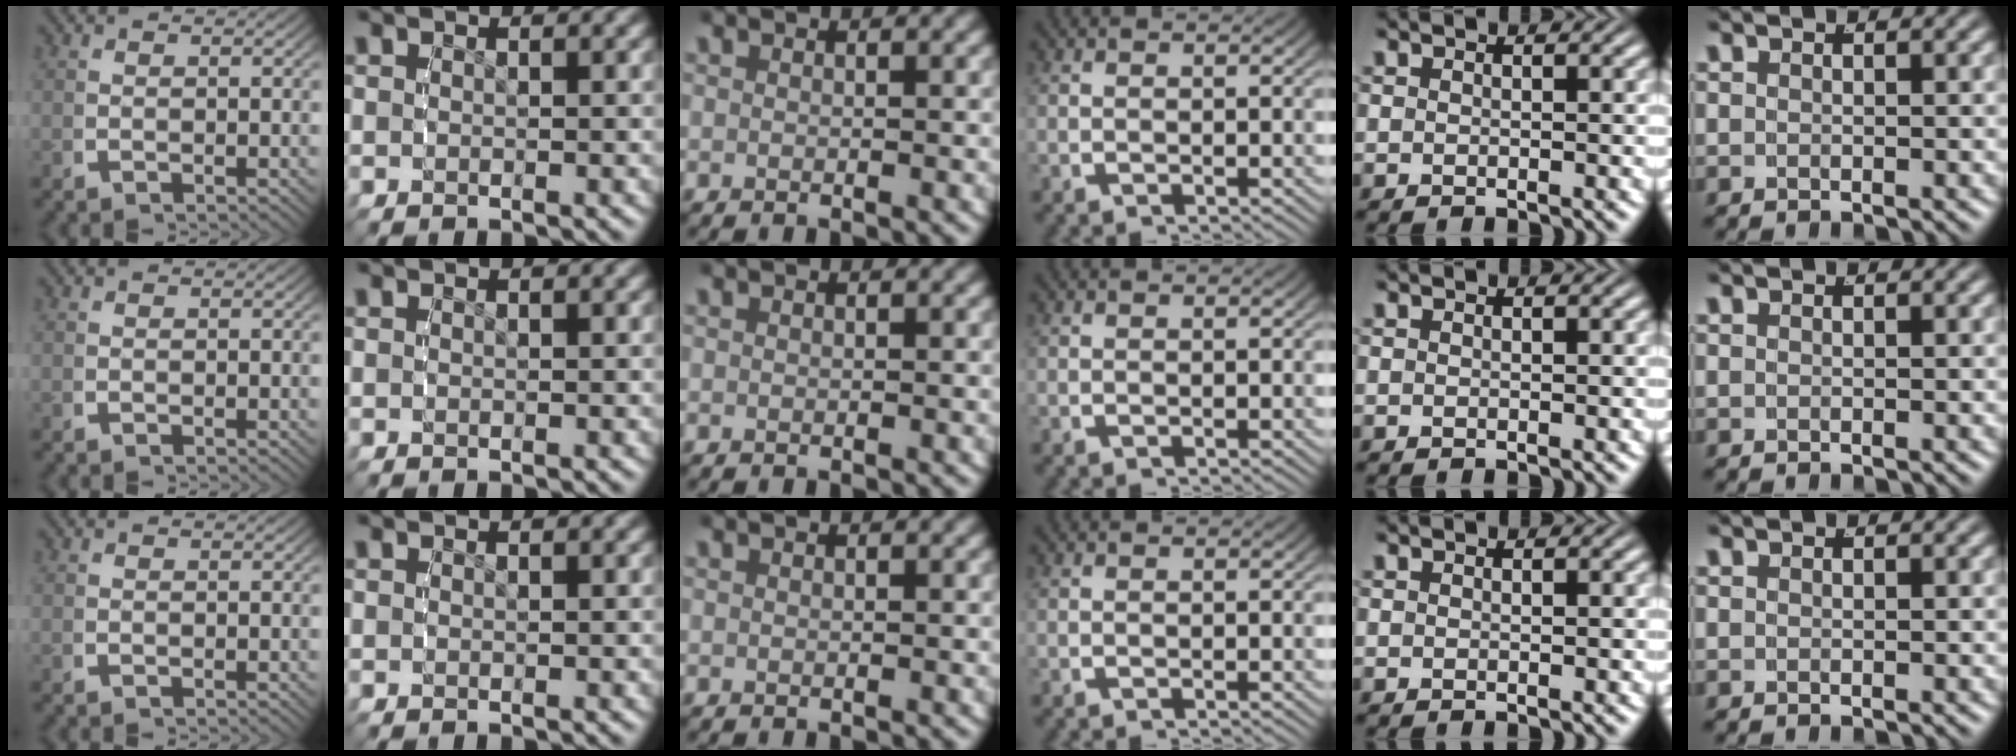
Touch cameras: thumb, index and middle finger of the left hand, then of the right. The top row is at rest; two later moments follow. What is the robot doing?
{"motion": "reach", "object": "string"}